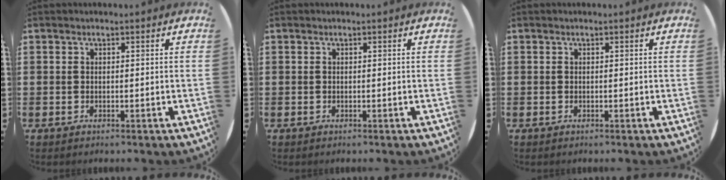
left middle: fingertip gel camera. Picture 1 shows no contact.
{"total": 0.0}
{"total": 0.0}